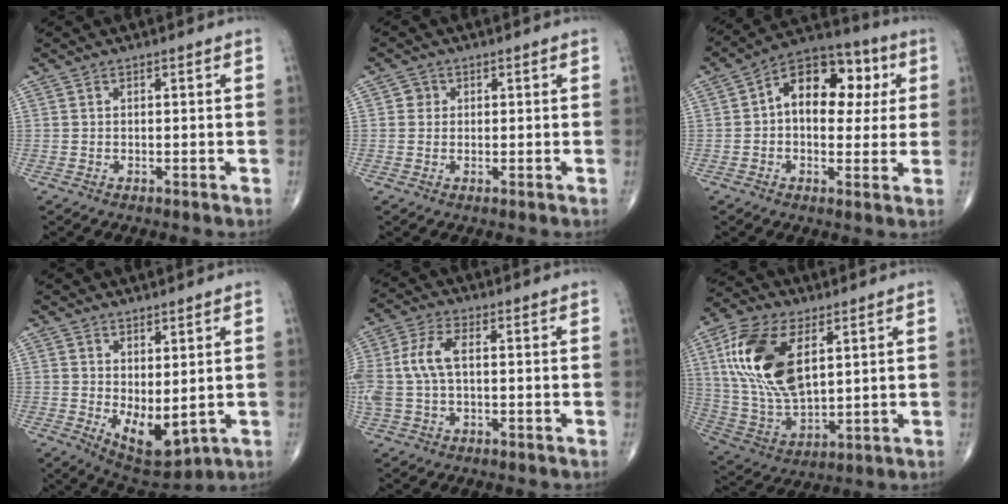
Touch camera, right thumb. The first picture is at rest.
{"total": 1.7, "force": [0.3, 1.7, 0.3], "torque": [0.004, 0.002, 0.001]}
{"total": 15.1, "force": [2.9, 9.7, 11.2], "torque": [-0.121, 0.025, 0.031]}
{"total": 8.3, "force": [0.1, 4.0, 7.3], "torque": [-0.101, -0.017, 0.023]}
{"total": 8.1, "force": [0.5, 4.1, 7.0], "torque": [-0.182, 0.019, 0.011]}
{"total": 18.9, "force": [5.9, 9.9, 14.9], "torque": [-0.292, -0.017, 0.116]}